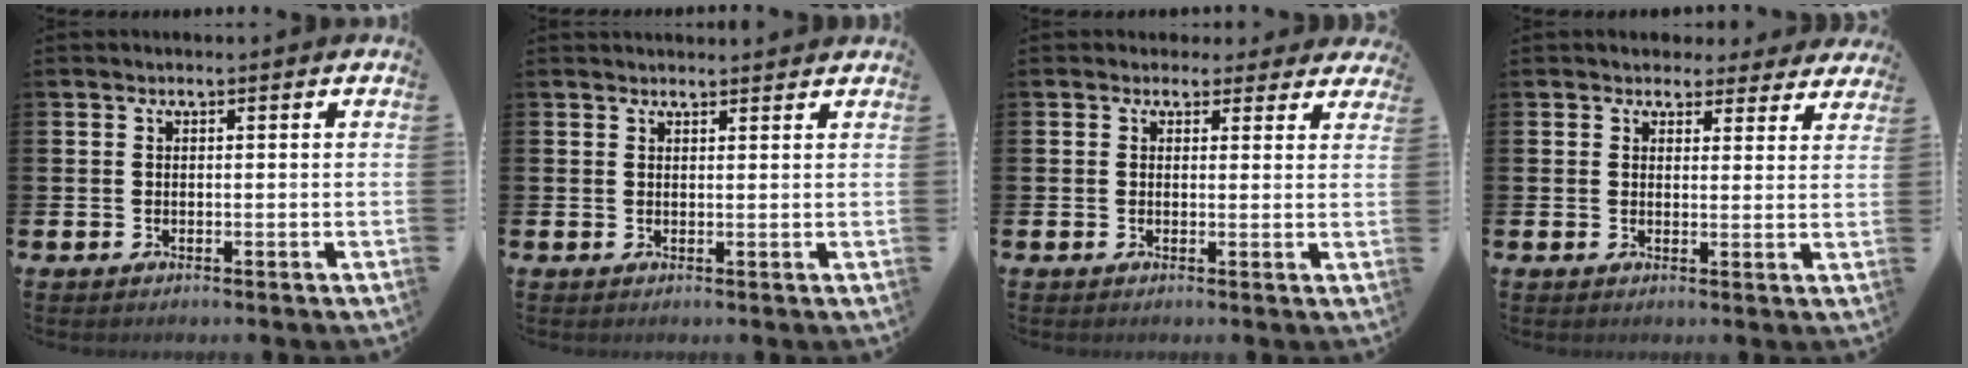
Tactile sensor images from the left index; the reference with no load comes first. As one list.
[{"total": 2.6, "force": [2.6, 0.4, -0.1], "torque": [0.010, -0.016, 0.045]}, {"total": 2.3, "force": [1.9, 1.3, -0.1], "torque": [0.007, -0.003, 0.030]}, {"total": 3.6, "force": [3.2, 1.6, 0.1], "torque": [0.008, -0.019, 0.053]}]